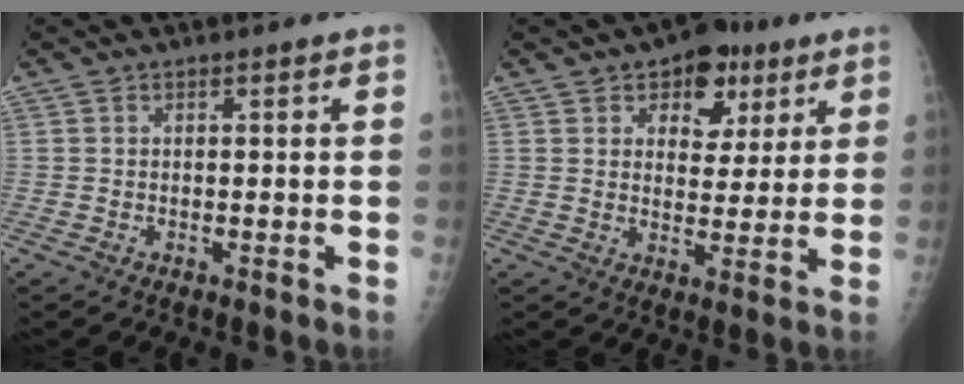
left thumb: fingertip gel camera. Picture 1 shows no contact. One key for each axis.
{"total": 9.8, "fx": 5.1, "fy": 6.5, "fz": 5.3, "tx": -0.029, "ty": -0.017, "tz": 0.070}